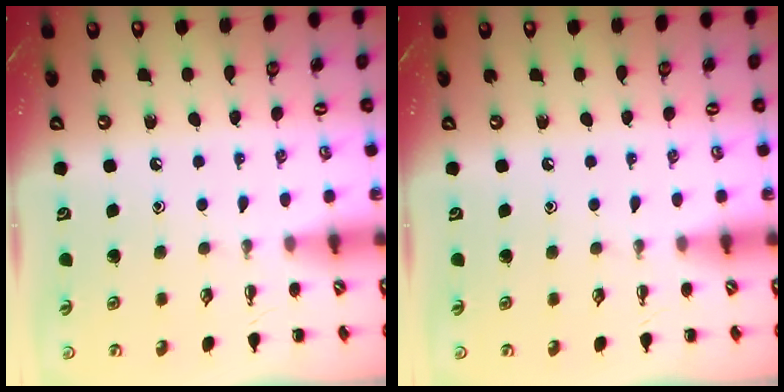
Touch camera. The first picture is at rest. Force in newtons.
{"total": 0.0}